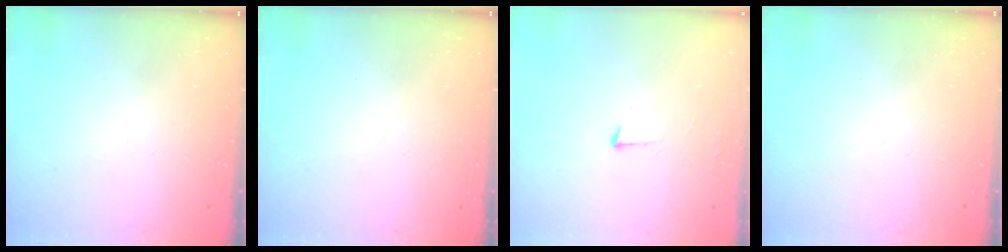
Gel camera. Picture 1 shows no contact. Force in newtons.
{"total": 0.0}
{"total": 3.5, "press": 3.5, "slide": 0.5}
{"total": 0.0}